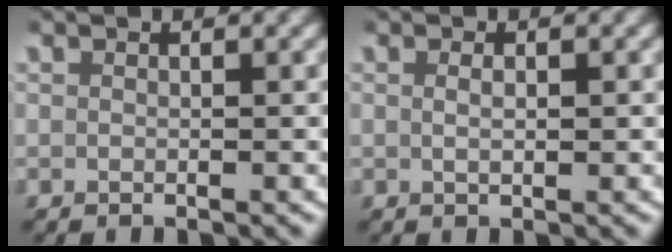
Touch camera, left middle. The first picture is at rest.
{"total": 1.0, "force": [0.1, 0.4, 0.9], "torque": [-0.015, -0.001, 0.003]}